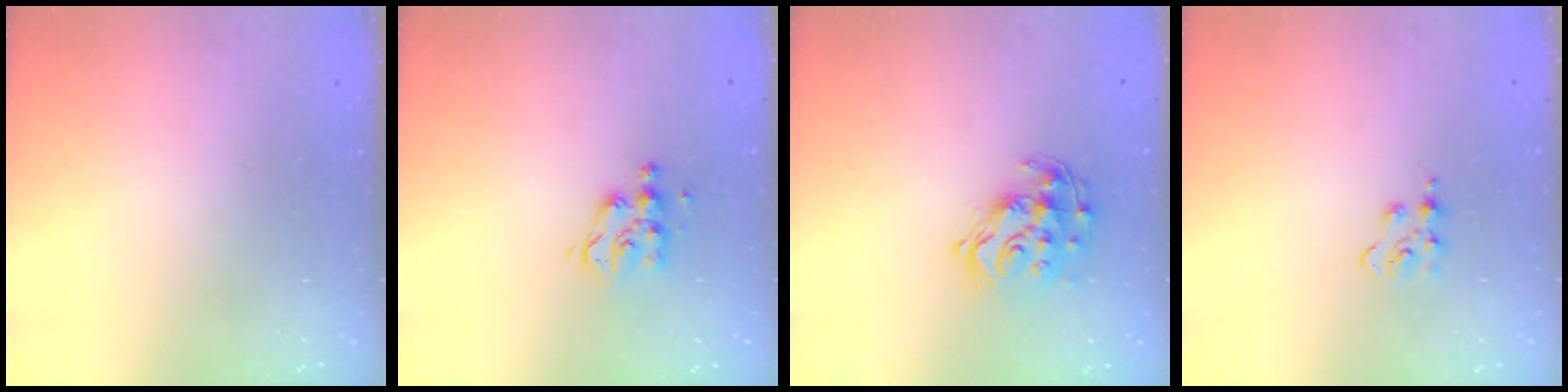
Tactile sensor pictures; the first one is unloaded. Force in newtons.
{"total": 6.0, "press": 6.0, "slide": 0.2}
{"total": 14.5, "press": 14.4, "slide": 1.2}
{"total": 2.9, "press": 2.9, "slide": 0.4}